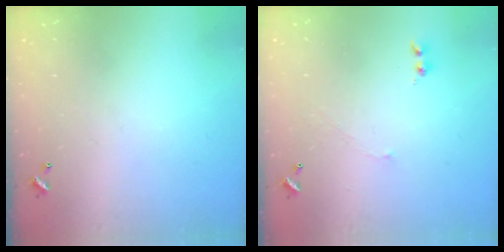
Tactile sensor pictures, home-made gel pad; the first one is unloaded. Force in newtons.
{"total": 2.6, "press": 2.6, "slide": 0.6}